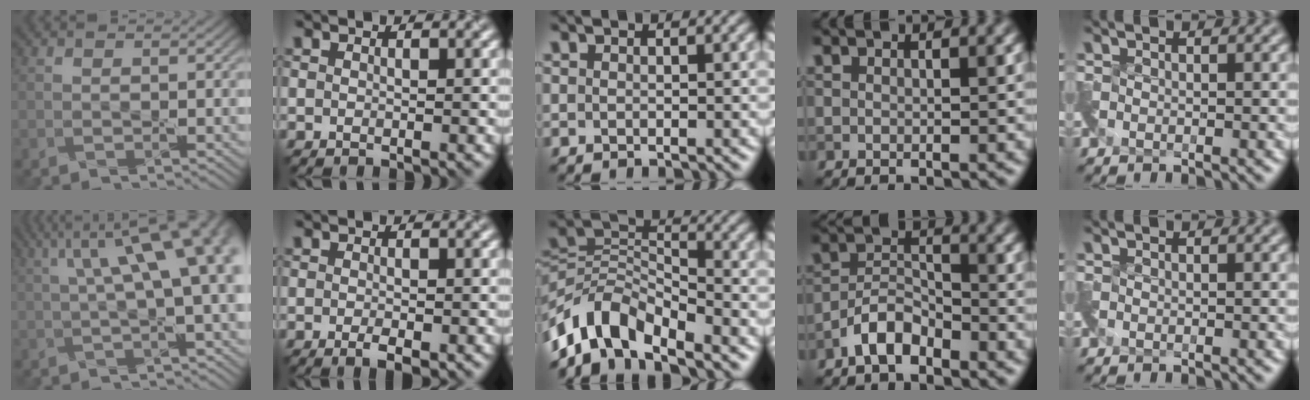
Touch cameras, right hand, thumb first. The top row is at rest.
{"thumb": {"total": 12.7, "force": [3.0, 3.9, 11.7], "torque": [-0.153, 0.029, 0.048]}, "index": {"total": 1.8, "force": [-0.7, 0.5, 1.6], "torque": [-0.026, -0.005, -0.010]}, "middle": {"total": 7.8, "force": [-5.6, 3.6, 4.2], "torque": [-0.065, 0.001, -0.120]}, "ring": {"total": 3.5, "force": [-2.6, 1.4, 1.9], "torque": [-0.034, 0.012, -0.055]}}